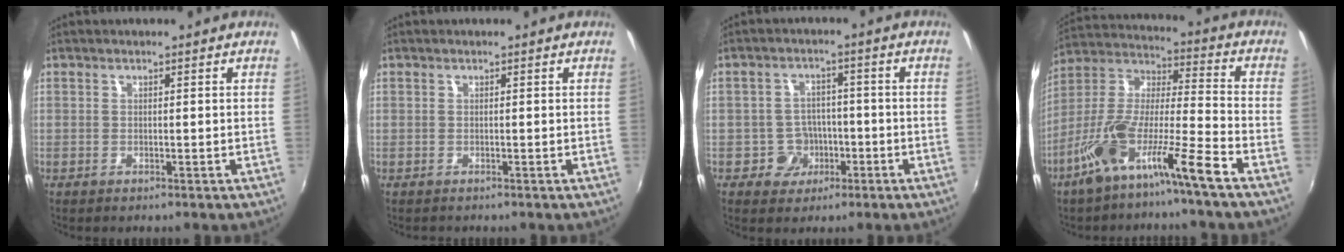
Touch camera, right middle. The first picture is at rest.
{"total": 0.7, "force": [-0.4, 0.5, -0.1], "torque": [0.001, -0.001, -0.006]}
{"total": 5.6, "force": [-2.3, 5.0, 0.7], "torque": [-0.023, 0.019, -0.029]}
{"total": 13.8, "force": [-8.8, 0.6, 10.7], "torque": [-0.199, -0.005, -0.168]}